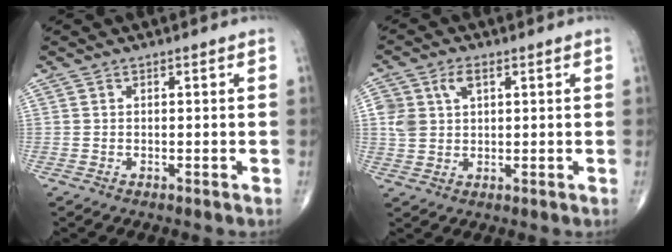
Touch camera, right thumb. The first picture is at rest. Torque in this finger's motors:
{"motor_torque": [-0.66, 0.52, 0.52, 0.43, 0.07]}